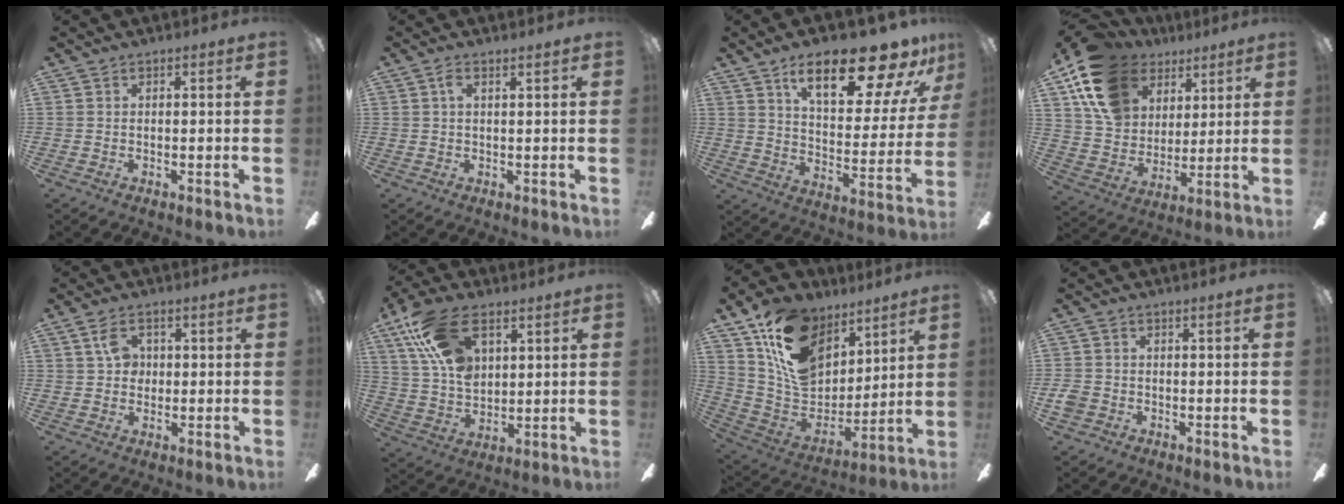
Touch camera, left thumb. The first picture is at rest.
{"total": 2.2, "force": [1.2, 0.5, 1.8], "torque": [-0.040, 0.004, 0.020]}
{"total": 22.0, "force": [14.7, 7.3, 14.7], "torque": [-0.221, -0.083, 0.236]}
{"total": 17.3, "force": [9.2, 12.3, 7.9], "torque": [-0.162, -0.030, 0.183]}
{"total": 5.5, "force": [1.8, 4.0, 3.3], "torque": [-0.056, 0.006, 0.030]}
{"total": 17.3, "force": [8.2, 10.0, 11.4], "torque": [-0.219, -0.011, 0.153]}
{"total": 19.7, "force": [10.1, 13.6, 10.0], "torque": [-0.179, -0.045, 0.196]}
{"total": 2.4, "force": [-1.2, 1.8, 1.0], "torque": [-0.014, 0.007, -0.022]}